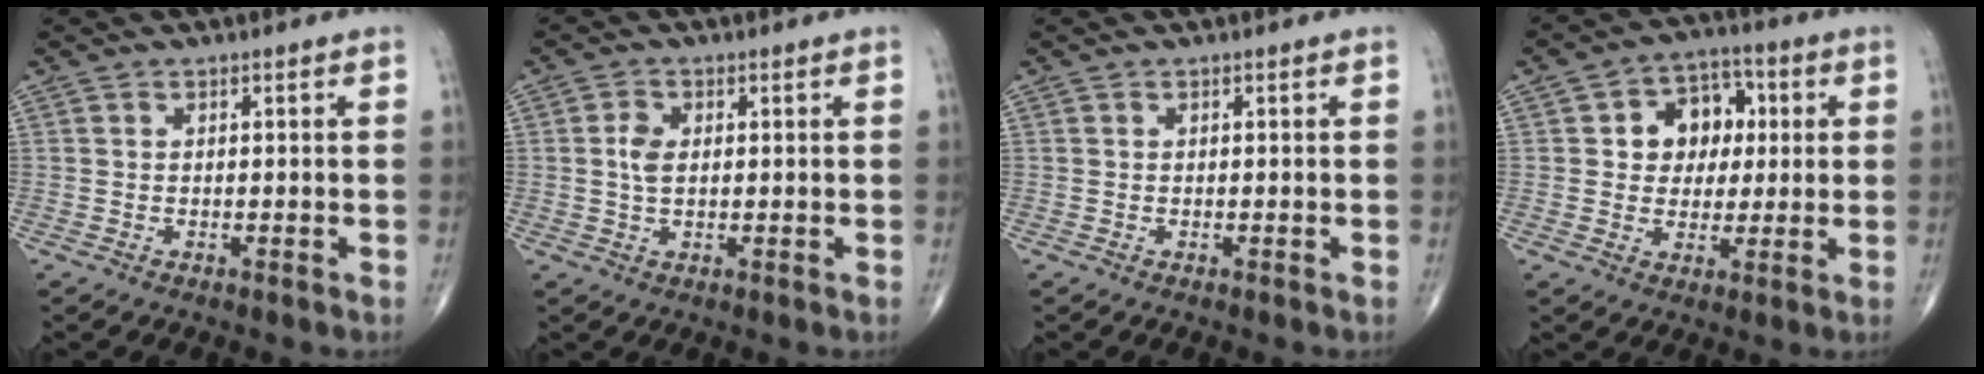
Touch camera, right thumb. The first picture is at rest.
{"total": 2.6, "force": [0.3, 1.8, 1.9], "torque": [-0.034, 0.001, 0.004]}
{"total": 0.0}
{"total": 10.2, "force": [1.8, 8.0, 6.0], "torque": [-0.036, 0.012, 0.022]}